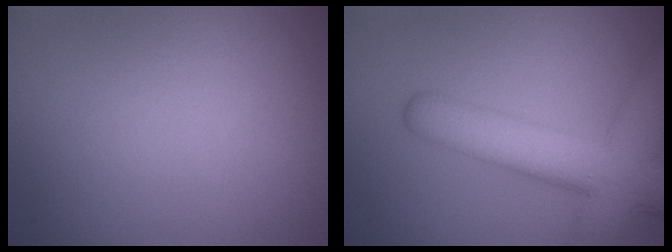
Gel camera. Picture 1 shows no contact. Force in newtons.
{"total": 9.0, "press": 9.0, "slide": 0.3}